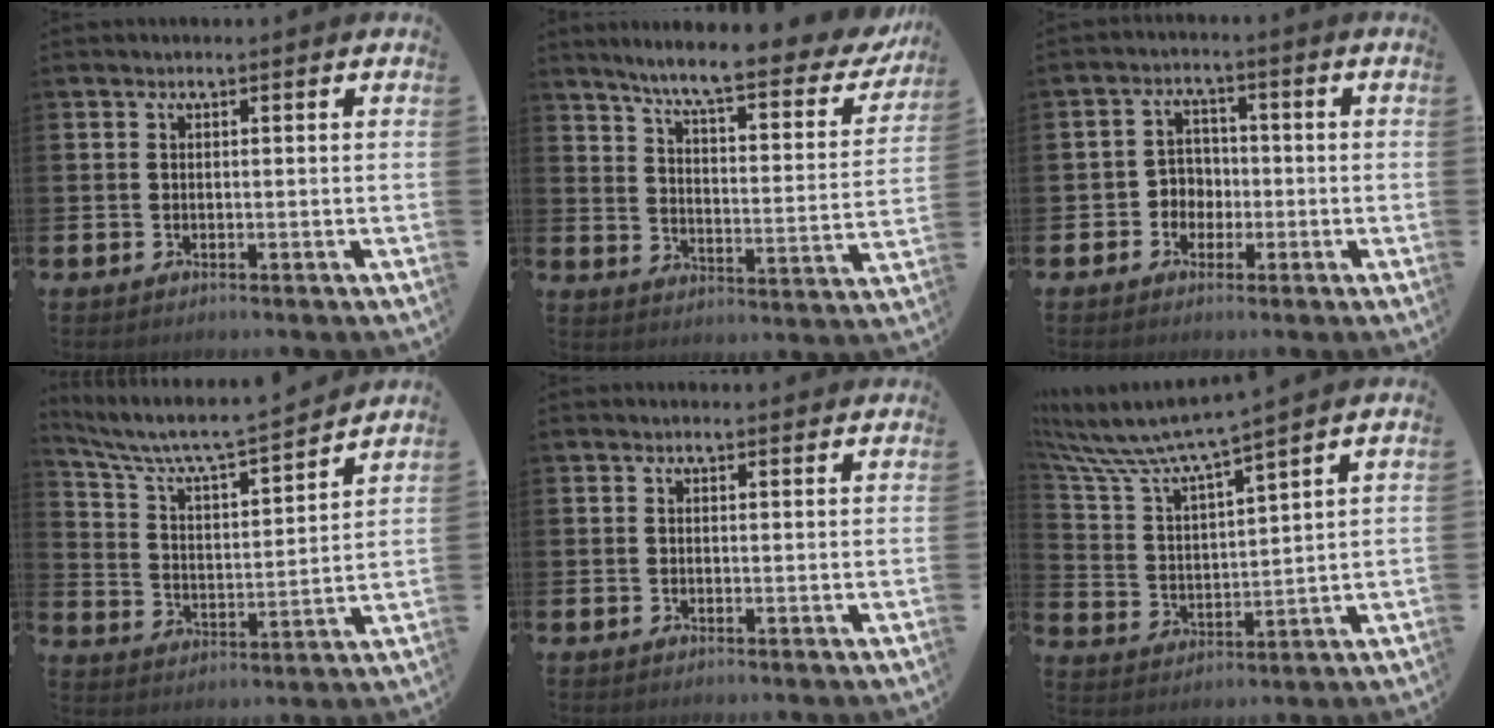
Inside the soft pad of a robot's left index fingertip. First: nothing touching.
{"total": 7.8, "force": [6.7, 0.9, 3.9], "torque": [-0.090, -0.054, 0.104]}
{"total": 3.4, "force": [-1.1, 3.1, 0.8], "torque": [-0.021, 0.001, -0.031]}
{"total": 7.2, "force": [6.6, 0.9, 2.6], "torque": [-0.083, -0.053, 0.108]}
{"total": 1.0, "force": [0.9, 0.1, 0.2], "torque": [0.008, -0.002, 0.015]}
{"total": 7.3, "force": [6.8, 0.5, 2.6], "torque": [-0.085, -0.050, 0.112]}